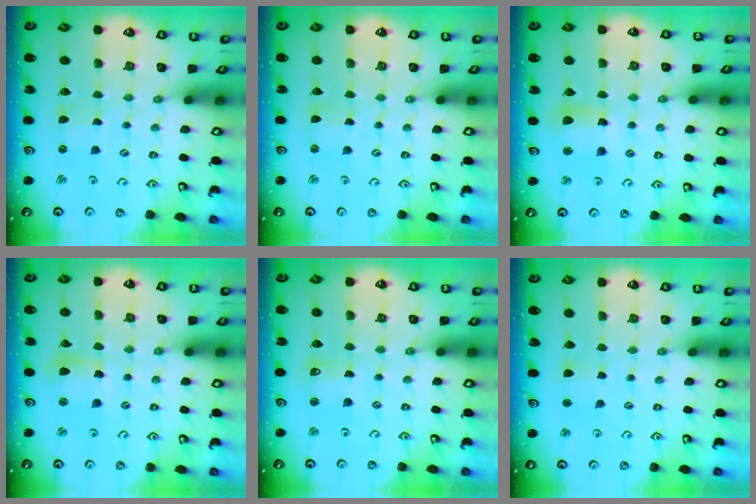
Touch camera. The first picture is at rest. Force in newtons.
{"total": 1.7, "press": 1.7, "slide": 0.3}
{"total": 8.9, "press": 8.8, "slide": 1.3}
{"total": 6.8, "press": 6.7, "slide": 1.1}
{"total": 2.6, "press": 2.6, "slide": 0.2}
{"total": 2.4, "press": 2.4, "slide": 0.5}